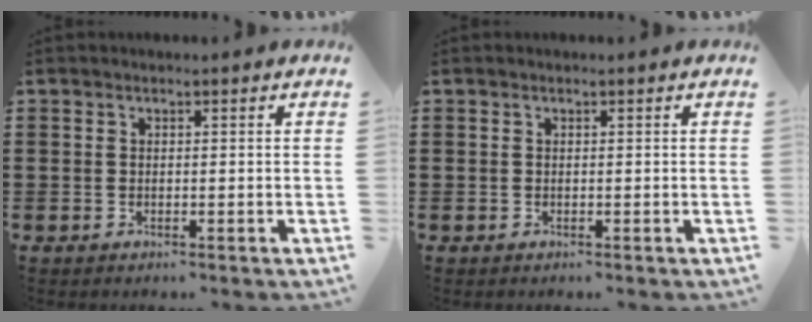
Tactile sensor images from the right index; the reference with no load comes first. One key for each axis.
{"total": 0.0}